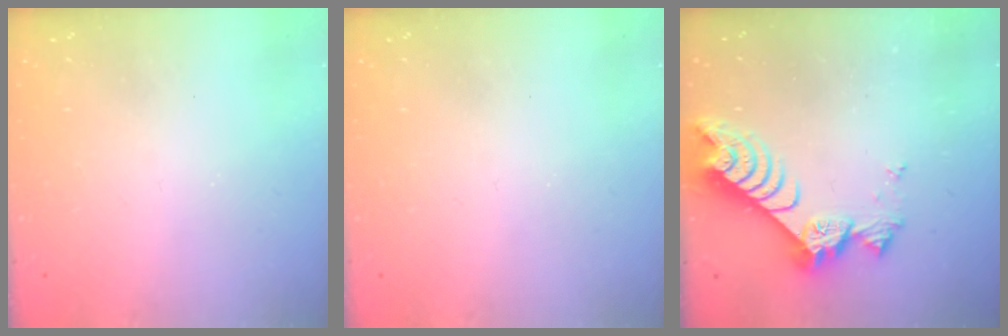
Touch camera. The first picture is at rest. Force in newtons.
{"total": 0.0}
{"total": 8.3, "press": 8.2, "slide": 1.0}